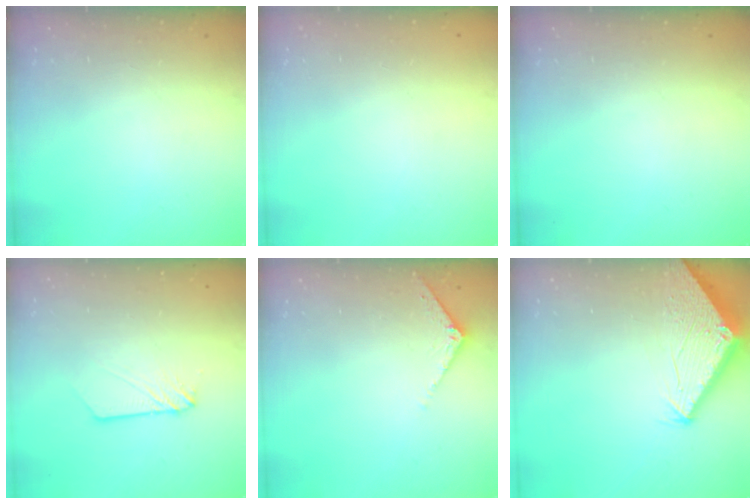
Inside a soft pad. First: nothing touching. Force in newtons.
{"total": 0.0}
{"total": 0.0}
{"total": 3.0, "press": 3.0, "slide": 0.2}
{"total": 5.8, "press": 5.8, "slide": 0.7}
{"total": 2.8, "press": 2.8, "slide": 0.1}